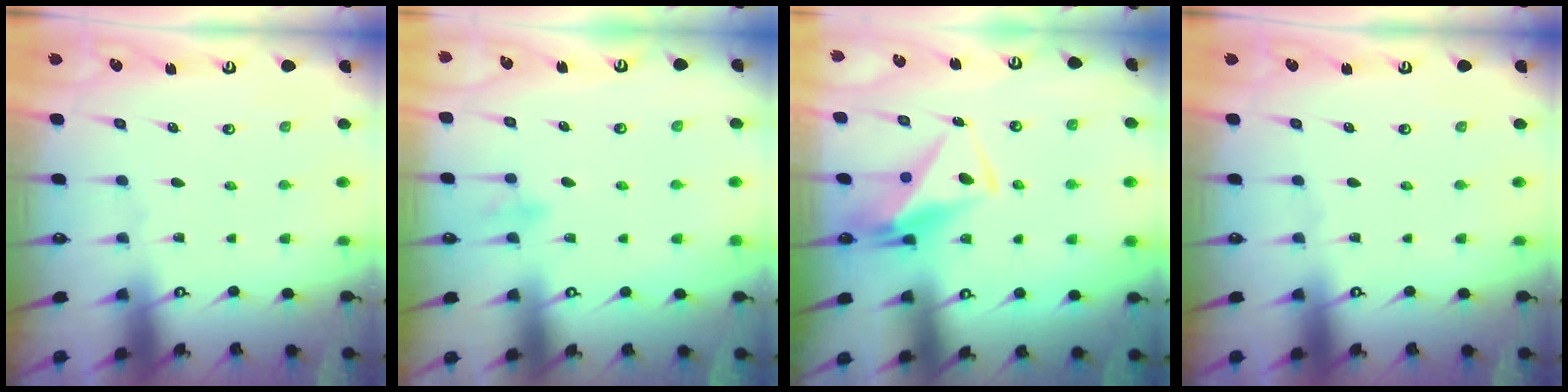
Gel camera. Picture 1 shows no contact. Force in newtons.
{"total": 8.6, "press": 8.5, "slide": 1.6}
{"total": 10.9, "press": 10.8, "slide": 1.6}
{"total": 0.0}